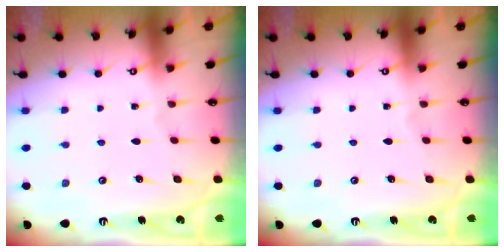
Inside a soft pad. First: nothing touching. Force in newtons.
{"total": 0.0}